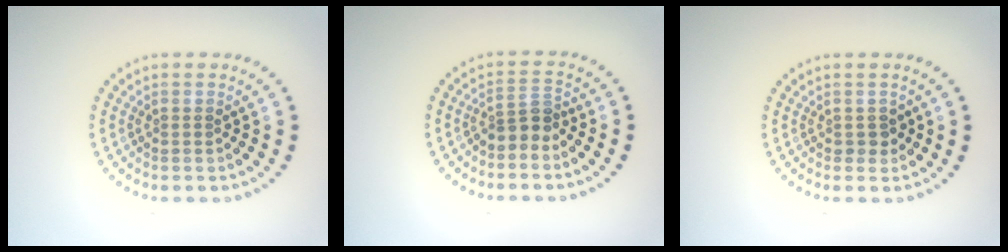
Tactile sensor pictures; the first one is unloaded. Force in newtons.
{"total": 2.3, "press": 1.8, "slide": 1.5}
{"total": 1.1, "press": 1.0, "slide": 0.4}